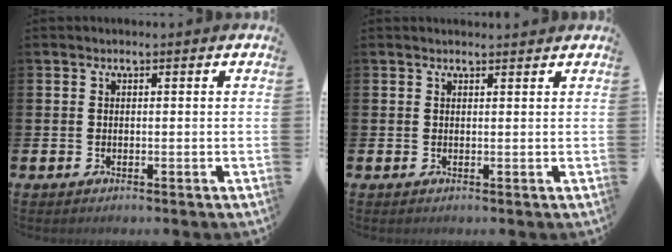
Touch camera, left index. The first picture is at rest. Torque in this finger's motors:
{"motor_torque": [0.02, -0.72, -0.16, -0.01]}